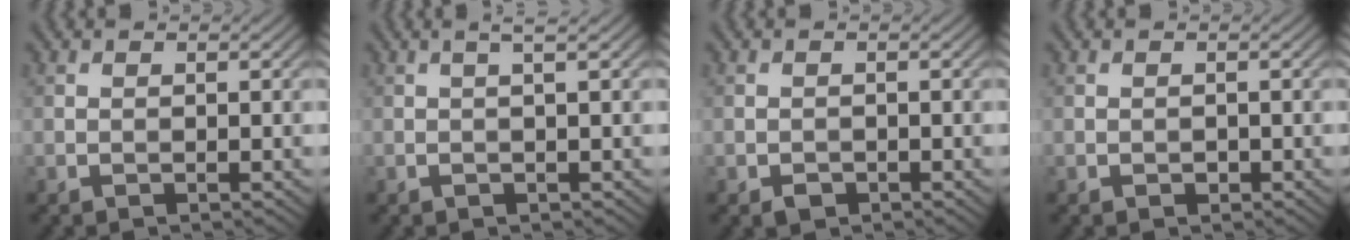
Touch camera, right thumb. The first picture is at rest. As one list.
[{"total": 1.8, "force": [0.4, 0.0, 1.8], "torque": [-0.029, 0.010, 0.001]}, {"total": 1.2, "force": [-0.7, 0.8, 0.5], "torque": [-0.006, -0.004, -0.014]}, {"total": 0.5, "force": [-0.2, 0.4, 0.3], "torque": [-0.002, -0.001, -0.005]}]